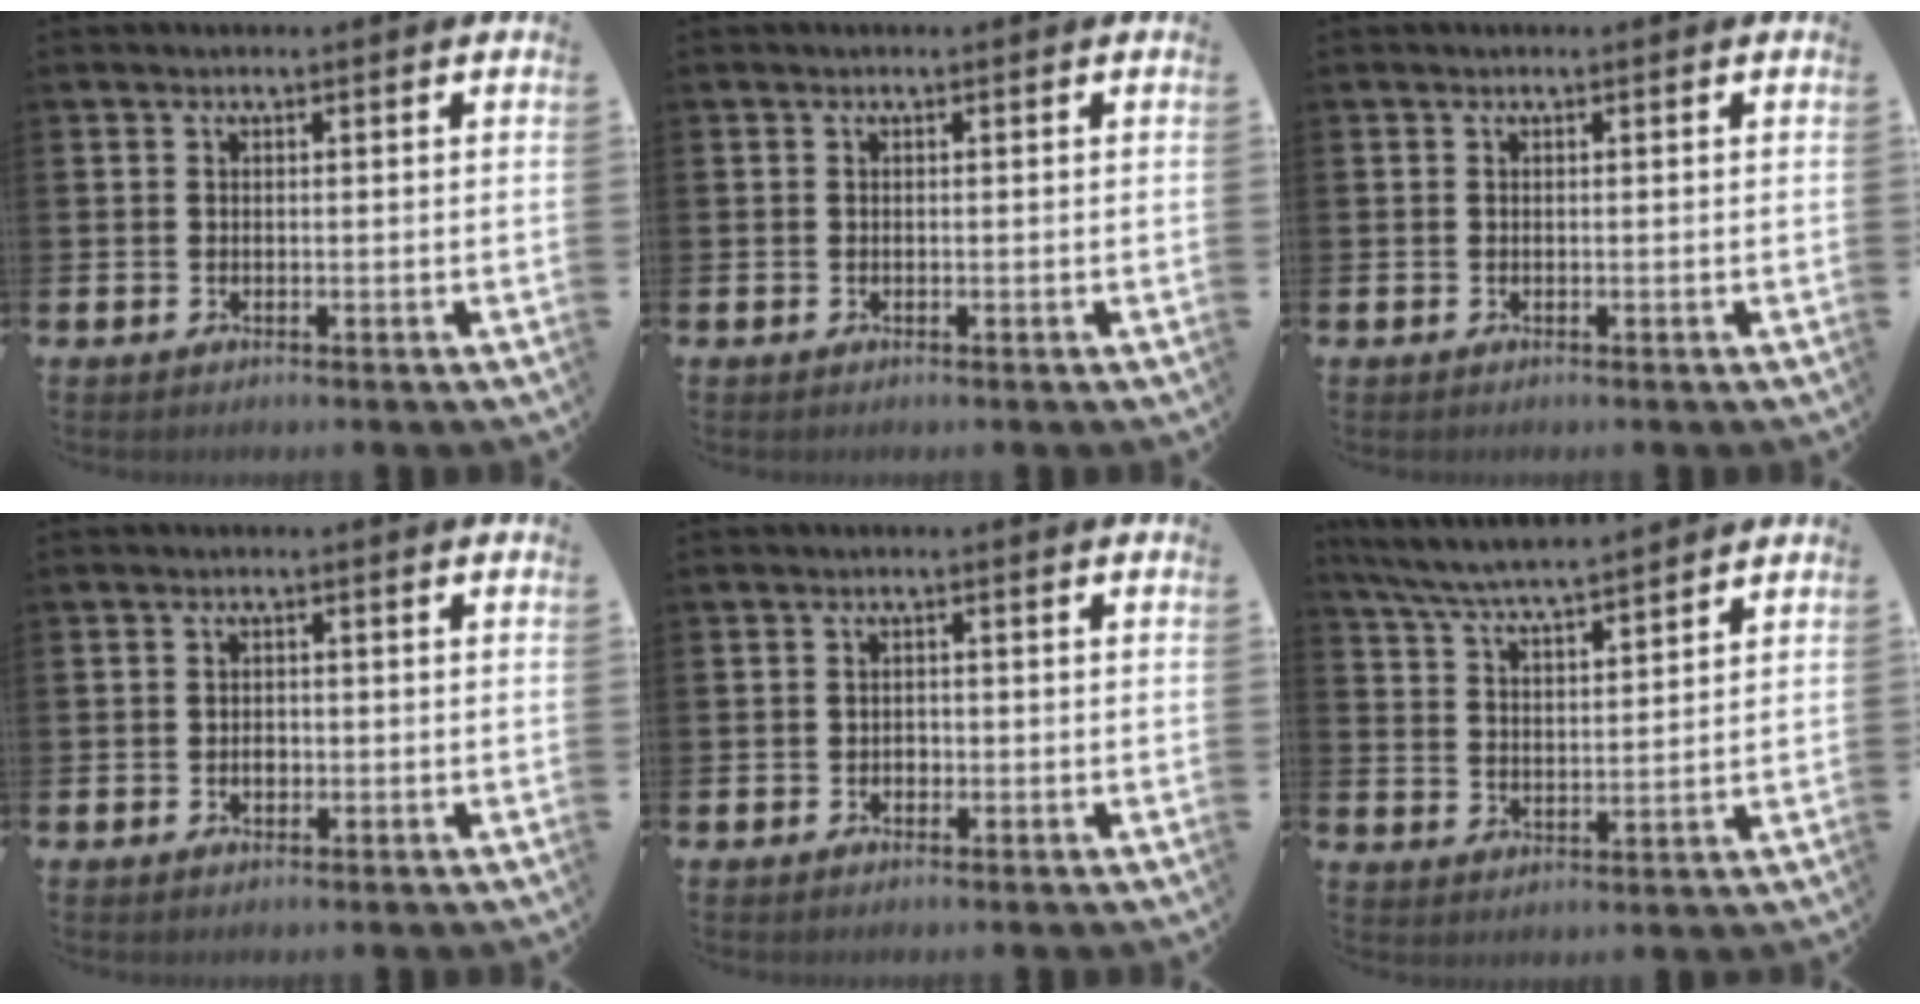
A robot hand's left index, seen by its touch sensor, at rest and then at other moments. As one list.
[{"total": 0.0}, {"total": 0.0}, {"total": 1.5, "force": [-0.4, 1.1, 0.9], "torque": [-0.005, 0.001, -0.012]}, {"total": 1.1, "force": [-0.4, 0.9, 0.4], "torque": [-0.004, 0.003, -0.010]}, {"total": 6.4, "force": [6.2, 0.1, 1.6], "torque": [-0.059, -0.037, 0.109]}]